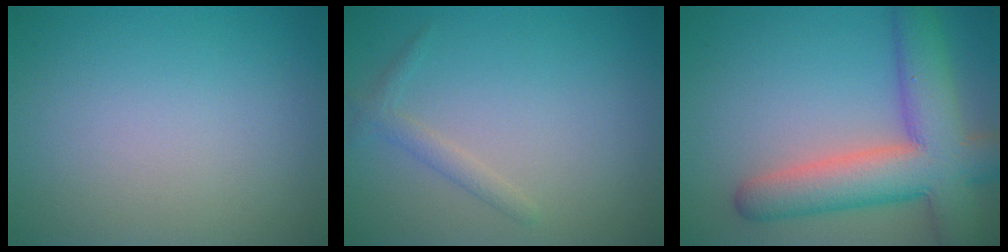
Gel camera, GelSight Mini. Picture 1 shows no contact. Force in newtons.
{"total": 1.3, "press": 1.3, "slide": 0.1}
{"total": 9.3, "press": 9.2, "slide": 0.4}